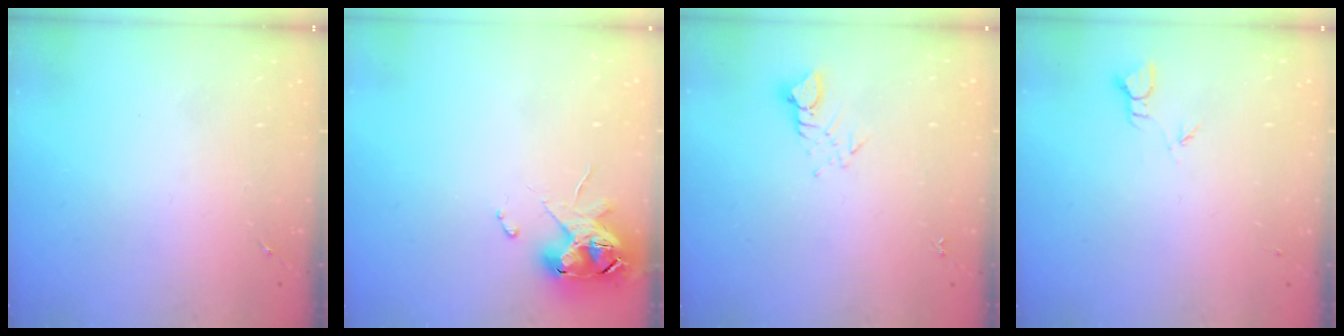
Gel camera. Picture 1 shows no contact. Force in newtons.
{"total": 11.5, "press": 11.4, "slide": 1.5}
{"total": 3.1, "press": 3.1, "slide": 0.3}
{"total": 1.8, "press": 1.8, "slide": 0.0}